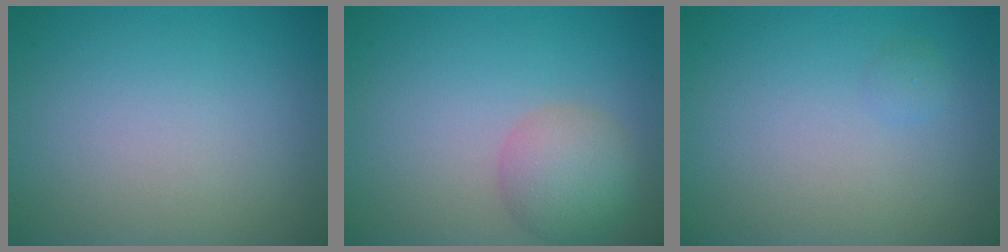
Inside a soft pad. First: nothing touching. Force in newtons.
{"total": 4.1, "press": 4.1, "slide": 0.3}
{"total": 0.6, "press": 0.6, "slide": 0.0}